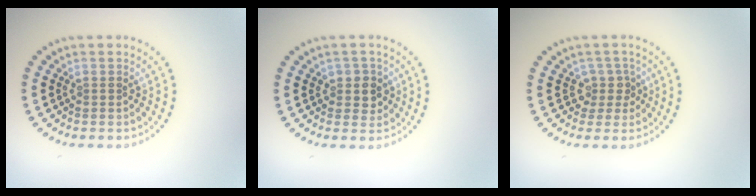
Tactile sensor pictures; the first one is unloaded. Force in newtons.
{"total": 2.0, "press": 1.8, "slide": 0.7}
{"total": 1.9, "press": 1.4, "slide": 1.3}